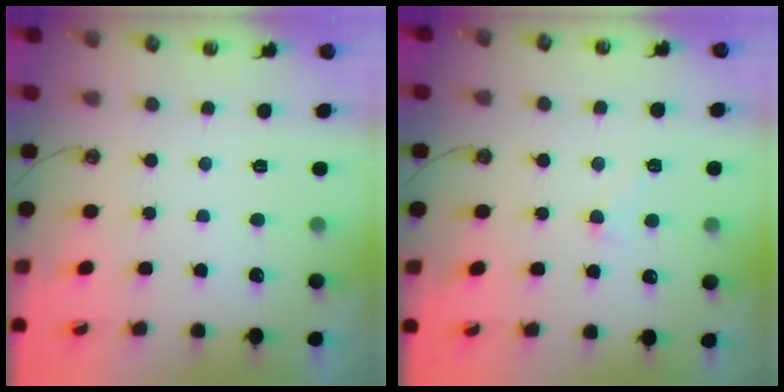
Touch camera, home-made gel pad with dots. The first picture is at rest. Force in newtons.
{"total": 0.8, "press": 0.5, "slide": 0.7}